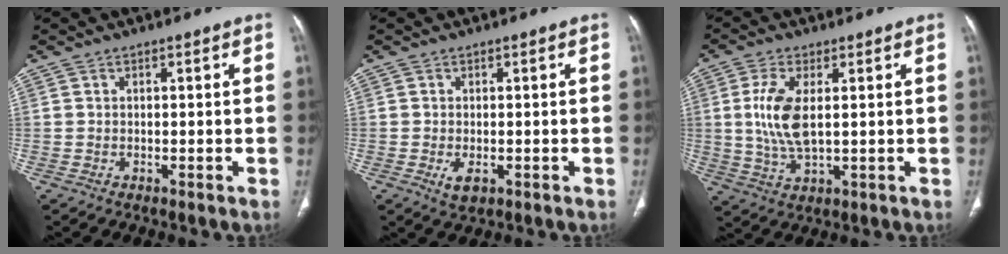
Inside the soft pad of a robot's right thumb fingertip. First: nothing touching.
{"total": 2.6, "force": [-0.7, 1.5, 2.0], "torque": [-0.039, -0.005, -0.008]}
{"total": 8.8, "force": [1.2, 3.7, 7.8], "torque": [-0.176, -0.010, 0.028]}